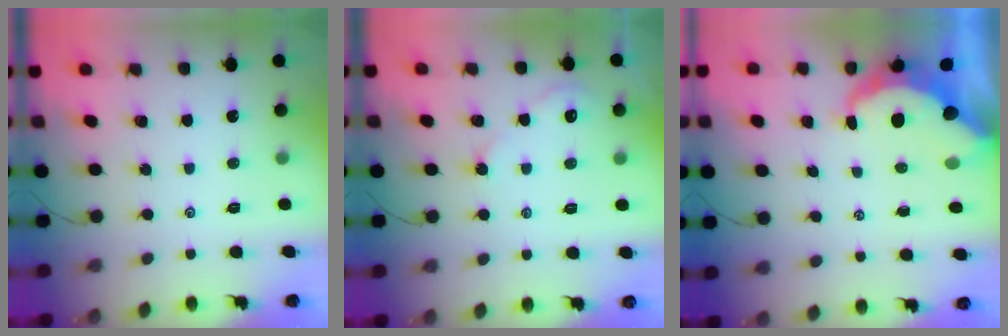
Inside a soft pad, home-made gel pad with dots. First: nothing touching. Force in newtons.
{"total": 2.5, "press": 2.4, "slide": 0.4}
{"total": 8.9, "press": 8.9, "slide": 1.1}